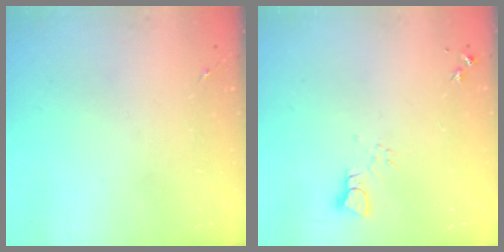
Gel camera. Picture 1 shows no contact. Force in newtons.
{"total": 3.2, "press": 3.2, "slide": 0.1}